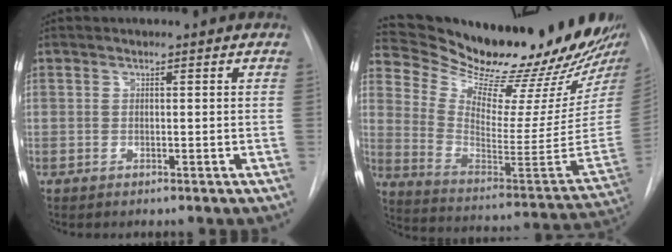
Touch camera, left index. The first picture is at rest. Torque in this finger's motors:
{"motor_torque": [-0.67, -0.84, 0.08, -0.01]}